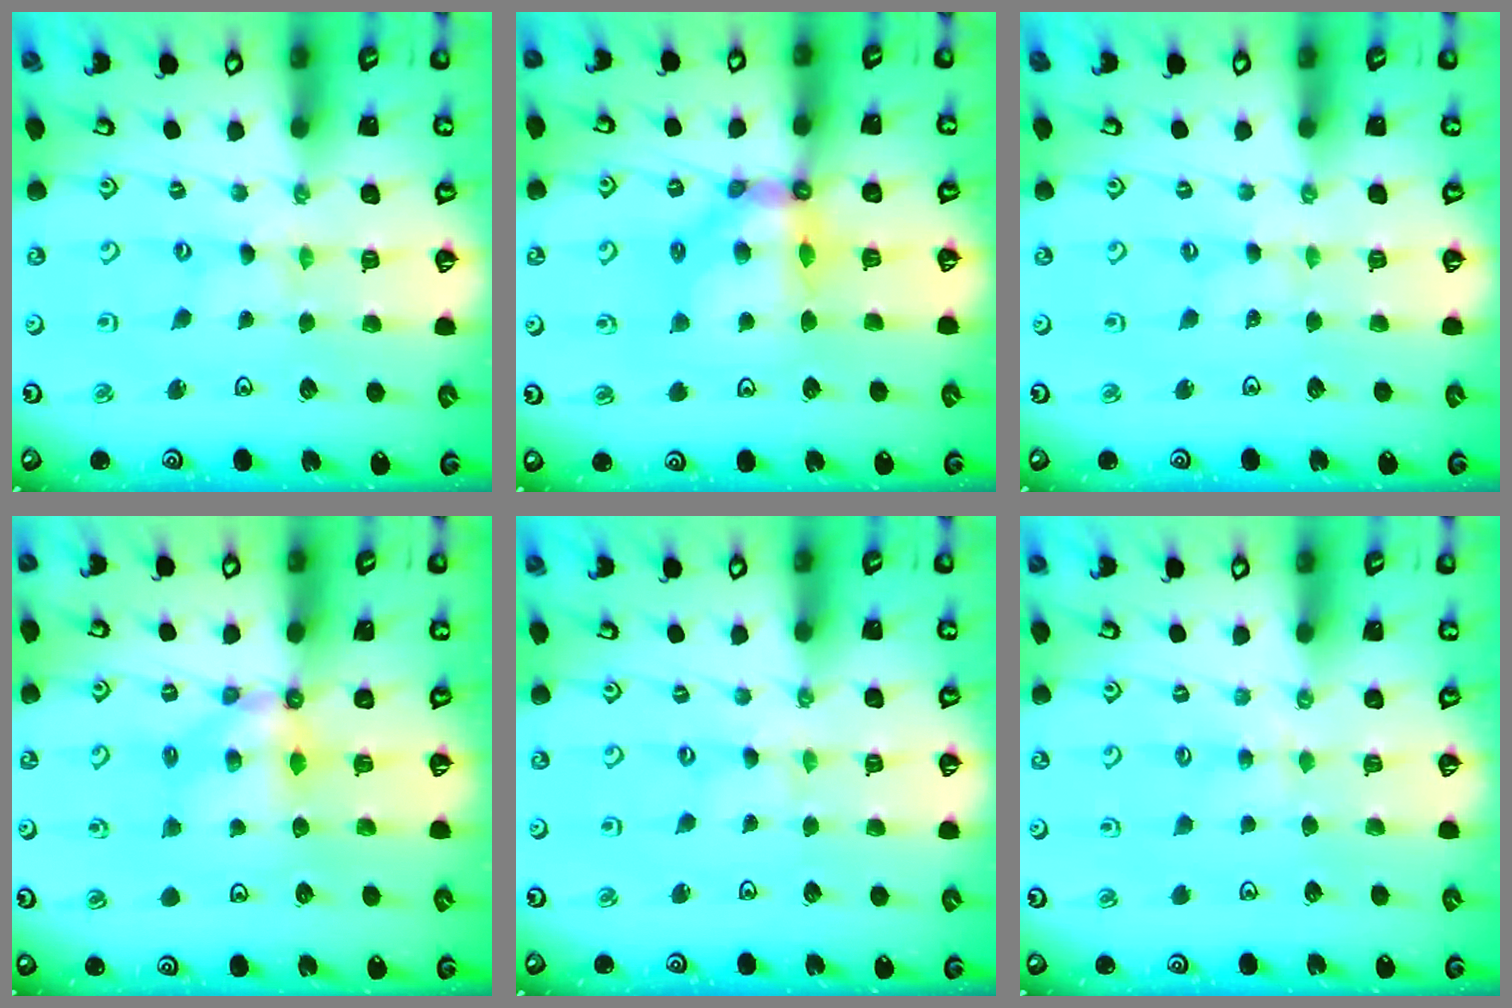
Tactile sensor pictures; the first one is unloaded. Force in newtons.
{"total": 9.7, "press": 9.4, "slide": 2.5}
{"total": 1.0, "press": 0.9, "slide": 0.2}
{"total": 5.4, "press": 5.4, "slide": 0.6}
{"total": 0.0}
{"total": 2.4, "press": 2.3, "slide": 0.4}